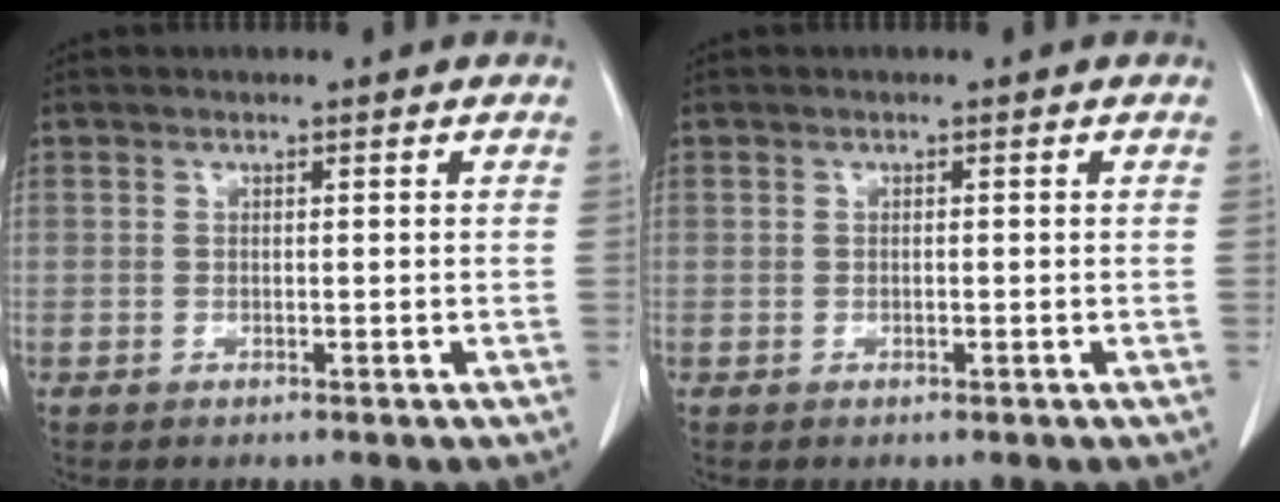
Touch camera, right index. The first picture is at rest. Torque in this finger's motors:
{"motor_torque": [-0.08, 0.03, -0.05, -0.01]}